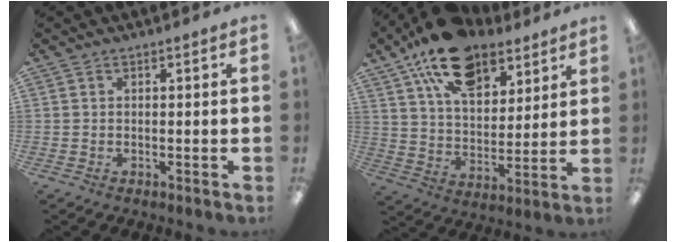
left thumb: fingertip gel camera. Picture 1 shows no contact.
{"total": 18.6, "force": [12.3, 9.8, 10.0], "torque": [-0.169, -0.055, 0.219]}